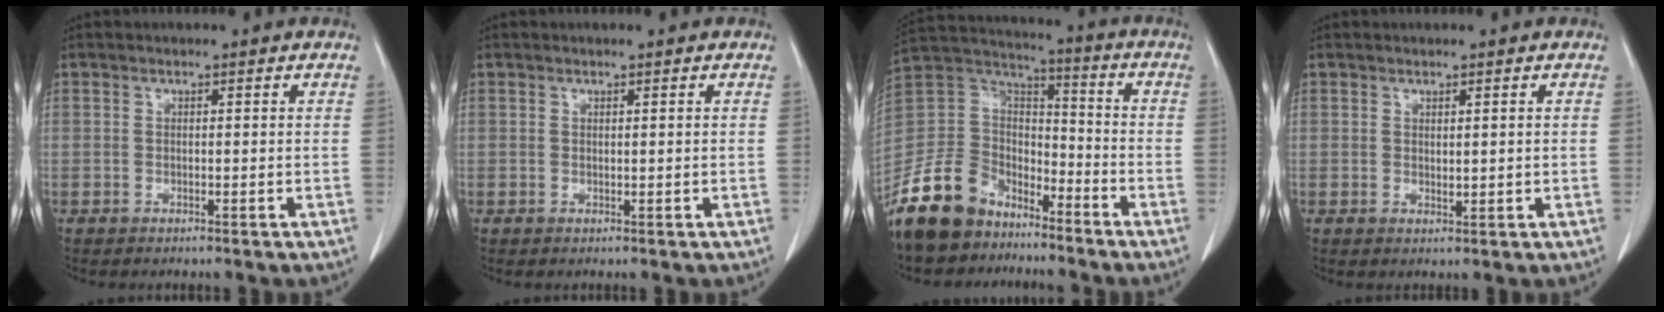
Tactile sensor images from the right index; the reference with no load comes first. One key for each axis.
{"total": 0.0}
{"total": 14.2, "fx": -10.7, "fy": 8.2, "fz": 4.6, "tx": -0.110, "ty": 0.037, "tz": -0.204}
{"total": 1.0, "fx": 0.3, "fy": 0.4, "fz": 0.9, "tx": -0.015, "ty": -0.005, "tz": 0.008}